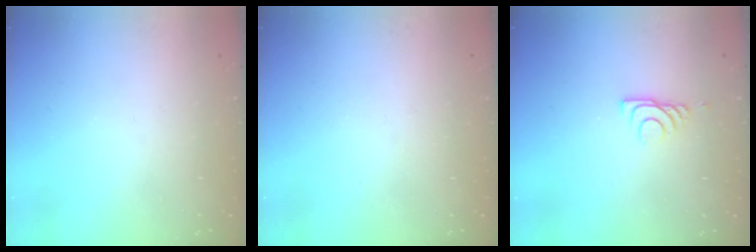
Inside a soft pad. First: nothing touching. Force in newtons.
{"total": 2.8, "press": 2.8, "slide": 0.4}
{"total": 5.9, "press": 5.9, "slide": 0.9}